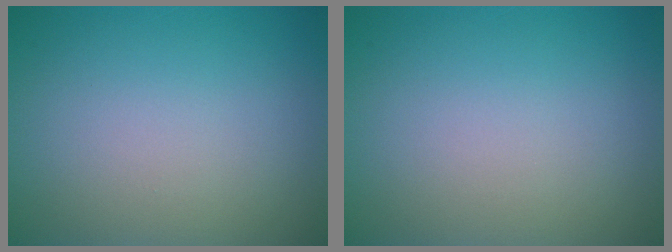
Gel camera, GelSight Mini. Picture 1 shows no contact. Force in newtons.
{"total": 0.0}